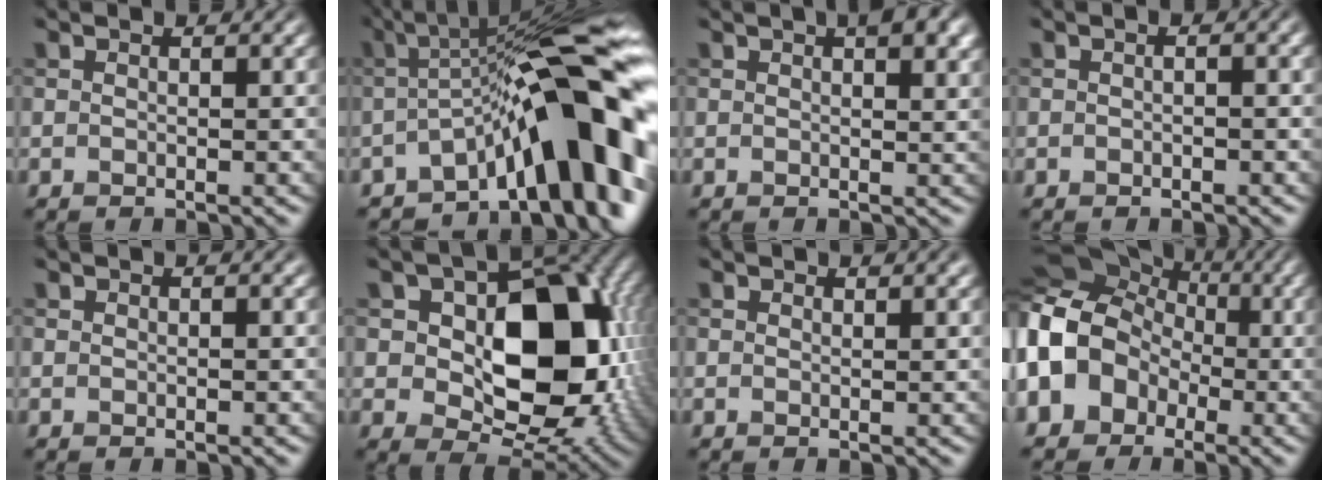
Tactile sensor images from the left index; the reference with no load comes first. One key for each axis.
{"total": 14.3, "fx": -4.4, "fy": 4.0, "fz": 12.9, "tx": -0.155, "ty": 0.022, "tz": -0.073}
{"total": 4.0, "fx": 2.0, "fy": 1.4, "fz": 3.1, "tx": -0.037, "ty": 0.005, "tz": 0.024}
{"total": 0.9, "fx": -0.4, "fy": 0.1, "fz": 0.8, "tx": -0.018, "ty": -0.001, "tz": -0.008}
{"total": 0.0}
{"total": 13.4, "fx": 1.0, "fy": 8.8, "fz": 10.0, "tx": -0.129, "ty": -0.007, "tz": 0.021}
{"total": 0.9, "fx": 0.8, "fy": 0.1, "fz": 0.3, "tx": -0.008, "ty": -0.004, "tz": 0.011}
{"total": 11.2, "fx": -2.0, "fy": 9.7, "fz": 5.3, "tx": -0.121, "ty": 0.000, "tz": -0.079}